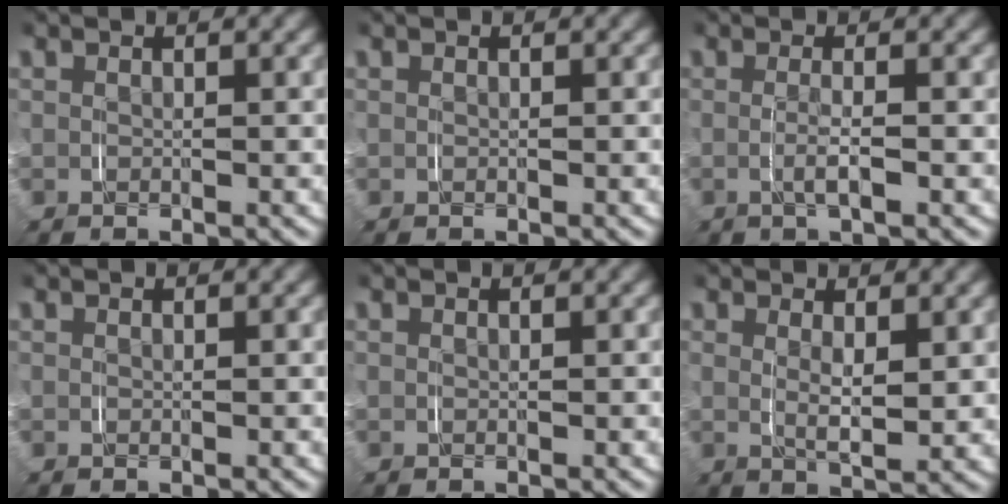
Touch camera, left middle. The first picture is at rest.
{"total": 0.0}
{"total": 1.7, "force": [-0.6, -0.1, 1.6], "torque": [-0.032, -0.005, -0.008]}
{"total": 0.0}
{"total": 0.0}
{"total": 2.5, "force": [0.7, 0.5, 2.4], "torque": [-0.043, -0.014, 0.016]}